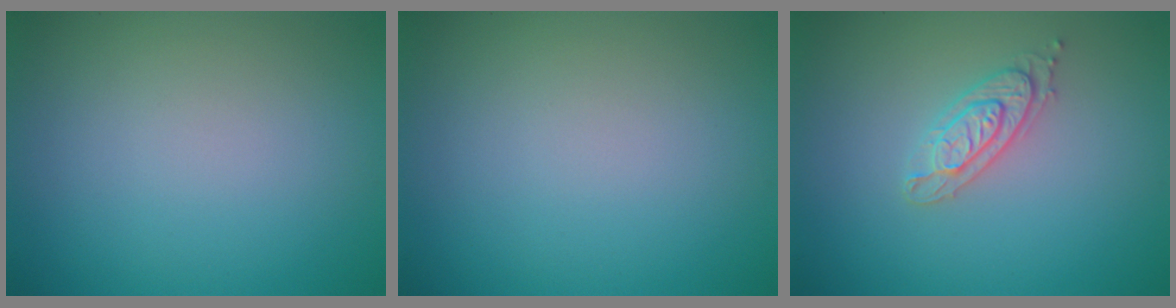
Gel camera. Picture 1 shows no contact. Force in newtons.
{"total": 0.0}
{"total": 2.2, "press": 2.1, "slide": 0.5}